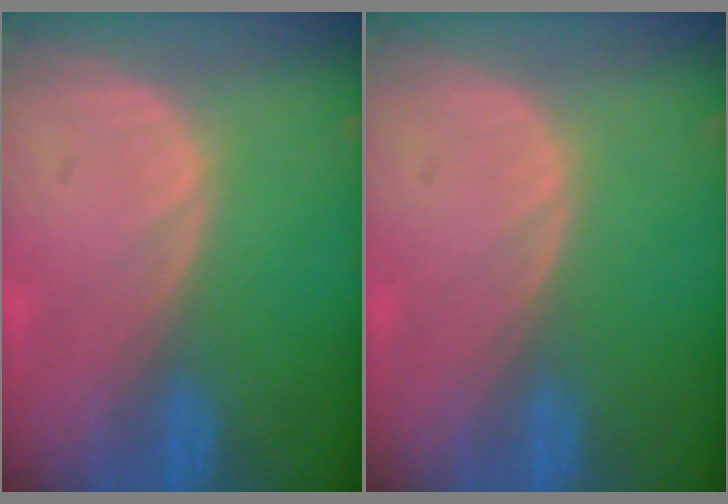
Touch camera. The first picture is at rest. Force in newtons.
{"total": 0.0}